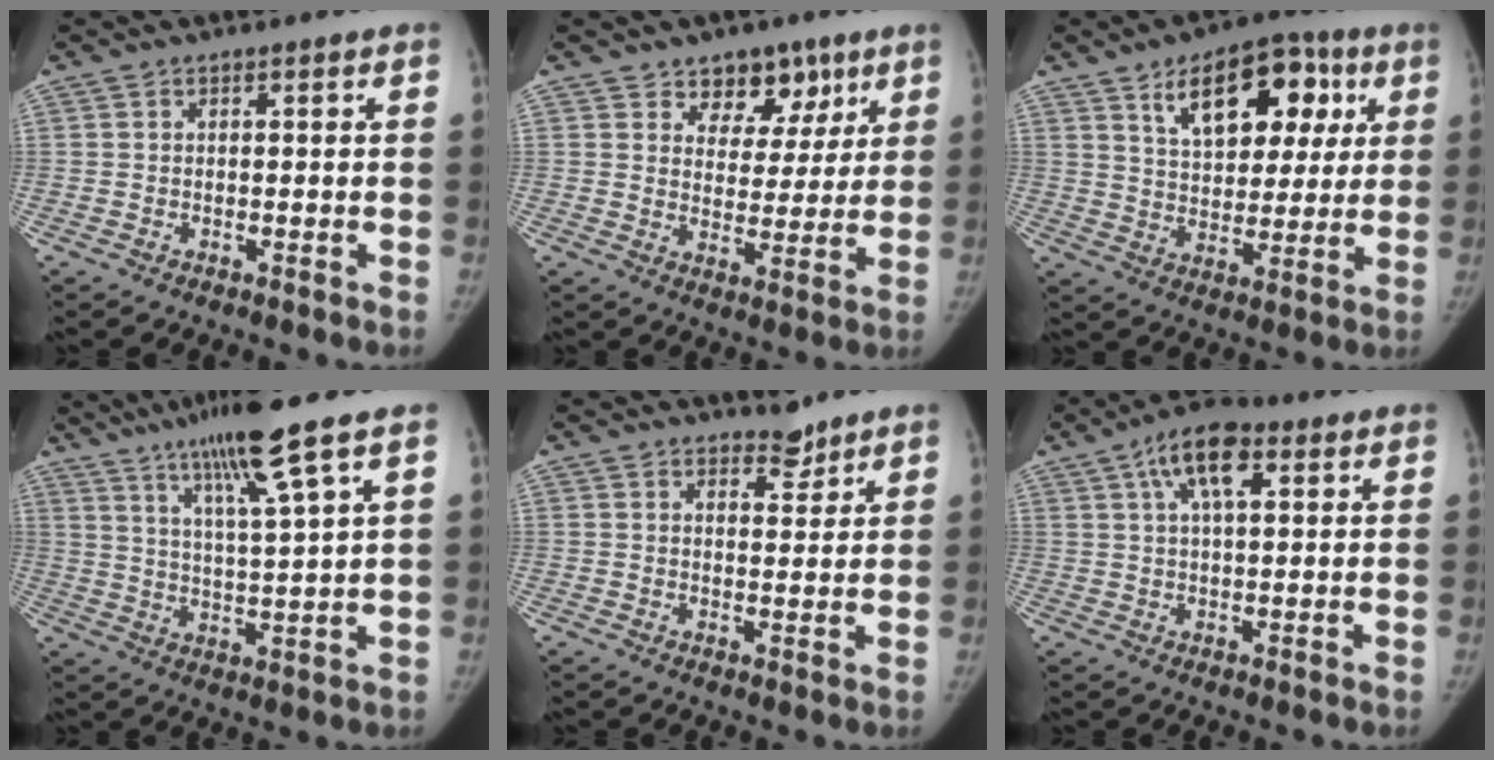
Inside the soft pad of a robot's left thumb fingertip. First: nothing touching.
{"total": 9.2, "force": [5.9, 6.4, 3.1], "torque": [0.007, -0.025, 0.088]}
{"total": 16.6, "force": [7.3, 9.6, 11.4], "torque": [-0.113, -0.009, 0.117]}
{"total": 13.1, "force": [8.2, 0.2, 10.2], "torque": [-0.176, -0.031, 0.146]}
{"total": 3.4, "force": [2.9, 1.5, 0.9], "torque": [0.006, -0.022, 0.046]}
{"total": 9.7, "force": [4.1, 4.4, 7.6], "torque": [-0.124, 0.010, 0.065]}